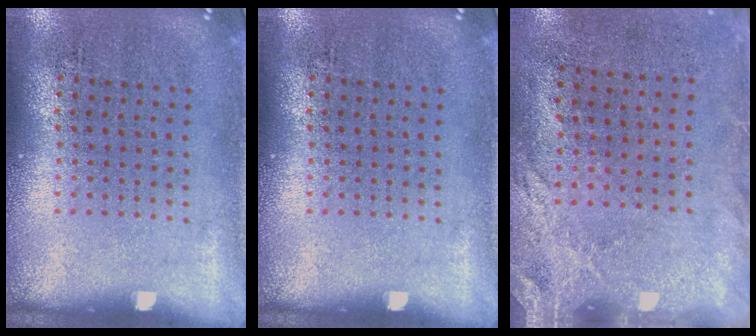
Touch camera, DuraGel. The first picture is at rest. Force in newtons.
{"total": 0.0}
{"total": 2.7, "press": 2.1, "slide": 1.7}